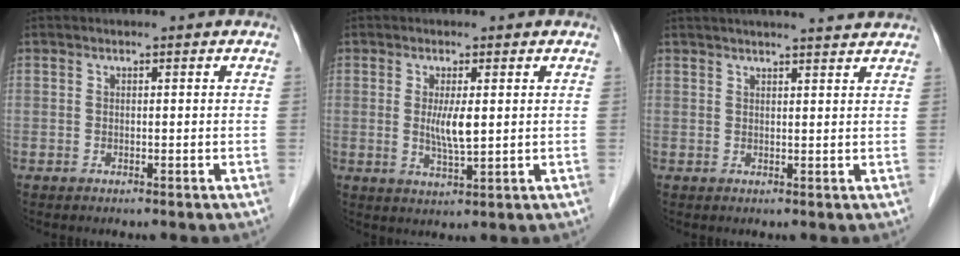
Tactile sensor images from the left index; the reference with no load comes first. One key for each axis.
{"total": 4.0, "fx": 0.5, "fy": 0.5, "fz": 4.0, "tx": -0.078, "ty": -0.008, "tz": 0.011}
{"total": 9.2, "fx": 8.4, "fy": 0.0, "fz": 3.7, "tx": -0.053, "ty": 0.022, "tz": 0.097}